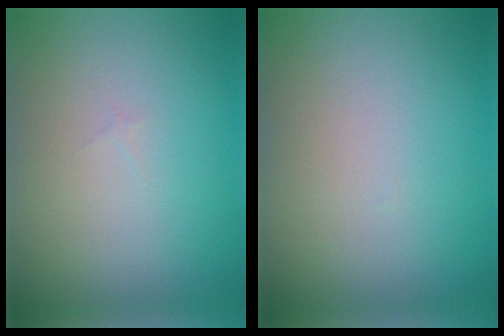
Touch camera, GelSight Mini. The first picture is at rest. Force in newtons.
{"total": 0.0}